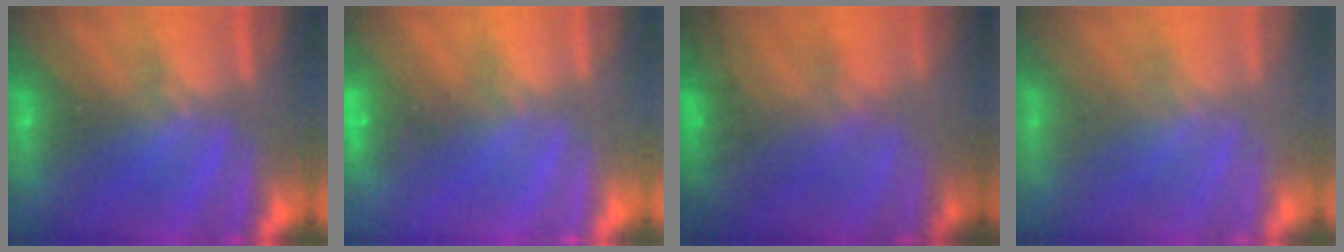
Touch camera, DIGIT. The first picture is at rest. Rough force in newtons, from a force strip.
{"total": 4.5}
{"total": 7.7}
{"total": 2.2}